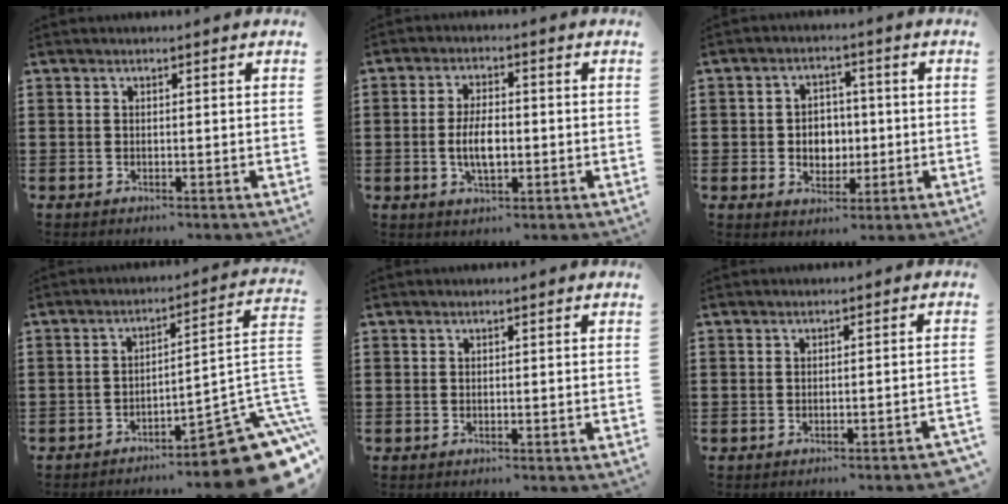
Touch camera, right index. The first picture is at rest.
{"total": 5.5, "force": [-0.7, 2.3, 4.9], "torque": [-0.094, -0.005, -0.017]}
{"total": 4.4, "force": [-0.3, 3.9, 2.1], "torque": [-0.036, 0.005, -0.011]}
{"total": 10.6, "force": [-7.3, 1.5, 7.5], "torque": [-0.090, 0.009, -0.135]}
{"total": 0.0}
{"total": 1.1, "force": [-0.9, -0.2, 0.6], "torque": [-0.009, -0.002, -0.017]}